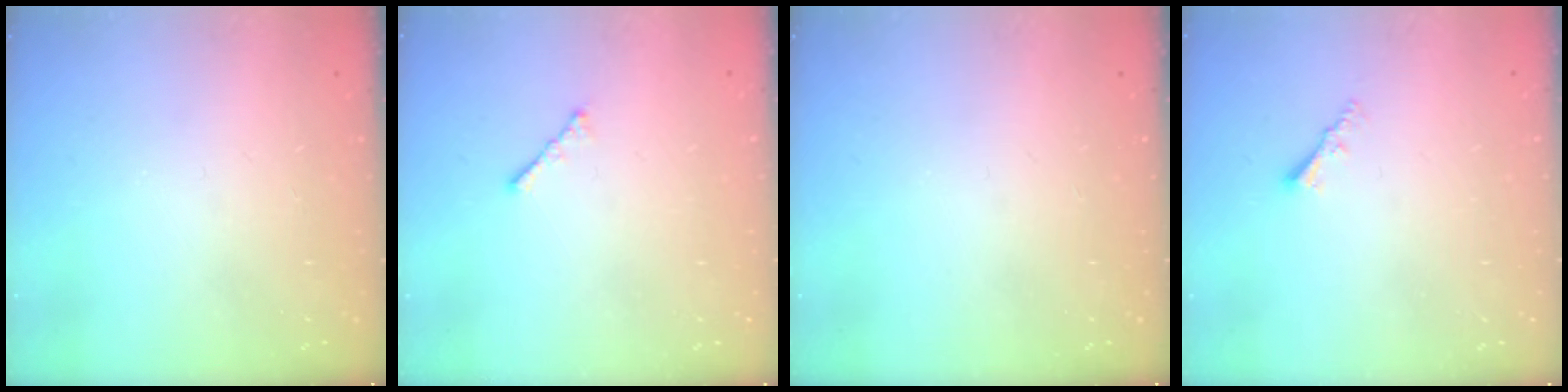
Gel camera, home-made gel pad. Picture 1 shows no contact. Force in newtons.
{"total": 1.7, "press": 1.6, "slide": 0.5}
{"total": 0.0}
{"total": 2.0, "press": 2.0, "slide": 0.3}